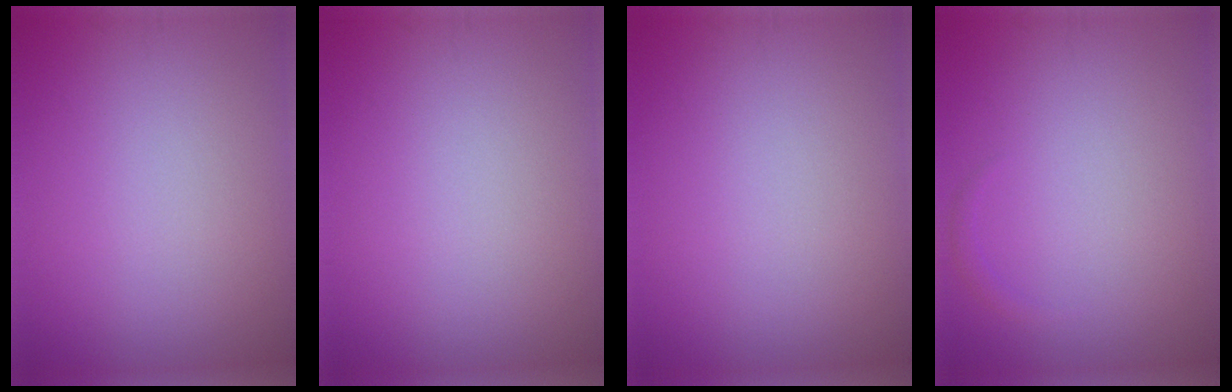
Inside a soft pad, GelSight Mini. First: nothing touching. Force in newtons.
{"total": 0.0}
{"total": 0.0}
{"total": 0.6, "press": 0.6, "slide": 0.1}